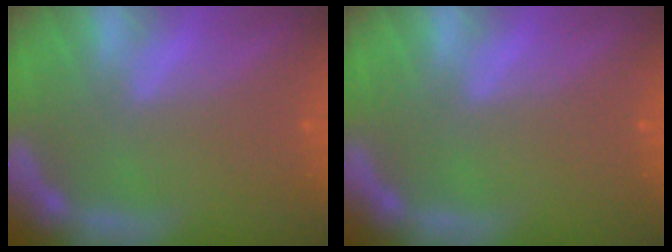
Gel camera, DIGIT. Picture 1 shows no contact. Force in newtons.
{"total": 0.0}